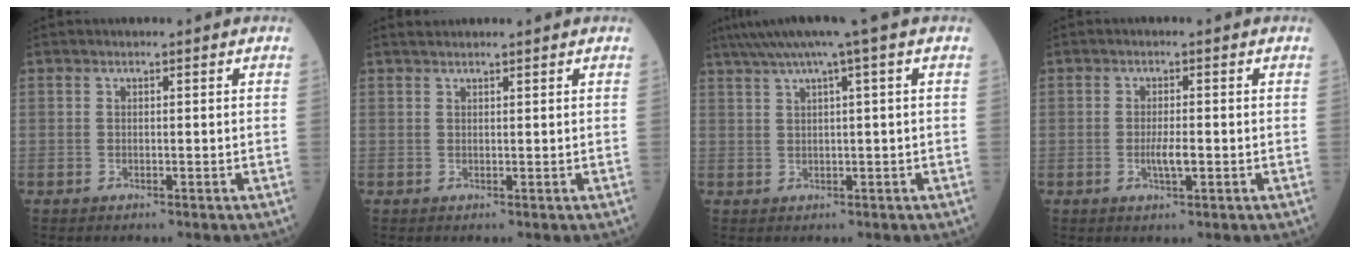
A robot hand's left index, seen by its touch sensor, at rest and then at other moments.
{"total": 2.8, "force": [2.6, 0.0, 1.0], "torque": [-0.011, 0.026, 0.041]}
{"total": 7.0, "force": [4.4, -1.3, 5.3], "torque": [-0.088, 0.032, 0.073]}
{"total": 2.6, "force": [-0.6, 0.4, 2.5], "torque": [-0.053, -0.002, -0.008]}